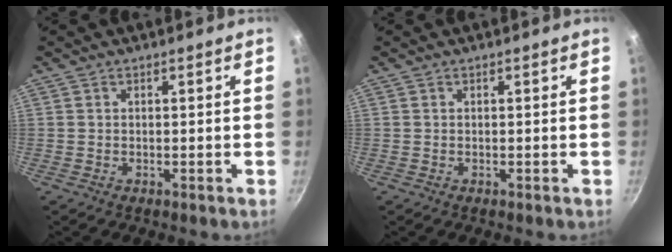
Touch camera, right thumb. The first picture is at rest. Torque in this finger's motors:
{"motor_torque": [0.02, 0.01, -0.10, 0.10, 0.00]}